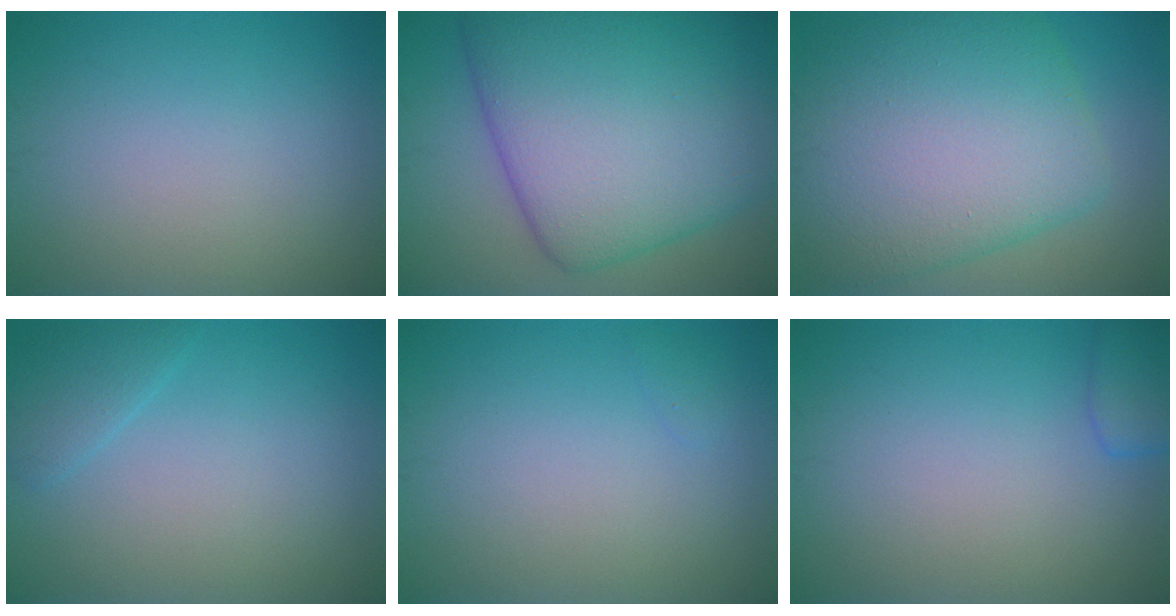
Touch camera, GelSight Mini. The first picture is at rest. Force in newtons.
{"total": 14.7, "press": 14.7, "slide": 0.5}
{"total": 11.6, "press": 11.6, "slide": 0.3}
{"total": 1.7, "press": 1.7, "slide": 0.1}
{"total": 0.5, "press": 0.5, "slide": 0.0}
{"total": 2.2, "press": 2.2, "slide": 0.1}